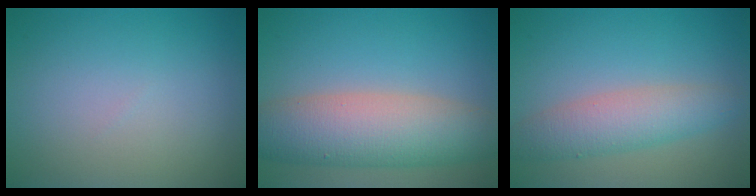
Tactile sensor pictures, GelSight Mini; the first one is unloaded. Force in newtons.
{"total": 8.2, "press": 8.2, "slide": 0.4}
{"total": 4.3, "press": 4.3, "slide": 0.1}